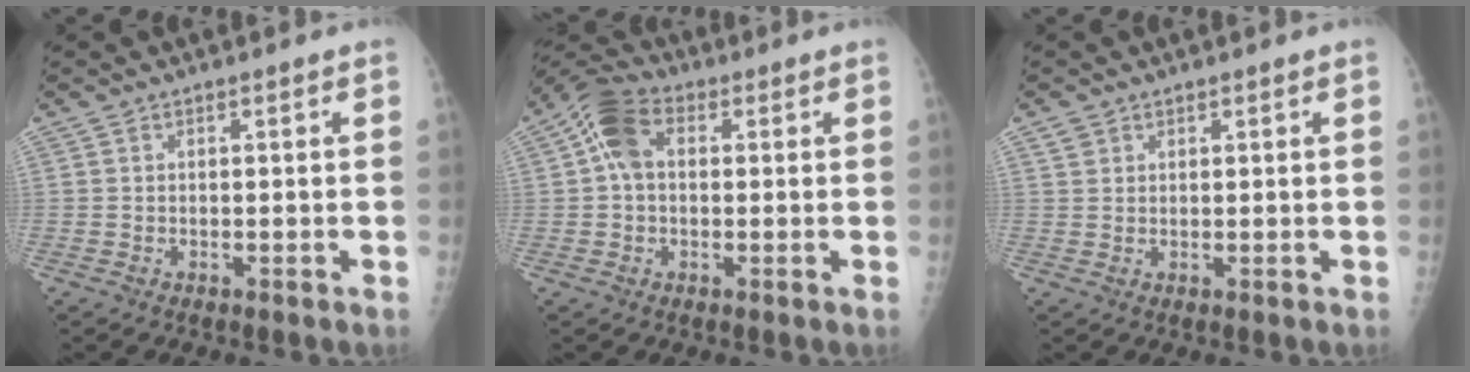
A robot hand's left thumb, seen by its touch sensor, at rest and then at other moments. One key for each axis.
{"total": 8.2, "fx": 1.4, "fy": 5.7, "fz": 5.7, "tx": -0.105, "ty": 0.025, "tz": 0.016}
{"total": 1.8, "fx": 1.0, "fy": 1.4, "fz": 0.3, "tx": 0.008, "ty": -0.004, "tz": 0.014}